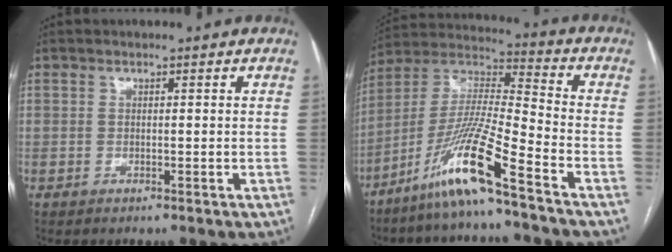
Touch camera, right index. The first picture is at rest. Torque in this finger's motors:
{"motor_torque": [0.51, -0.19, 0.64, 0.21]}